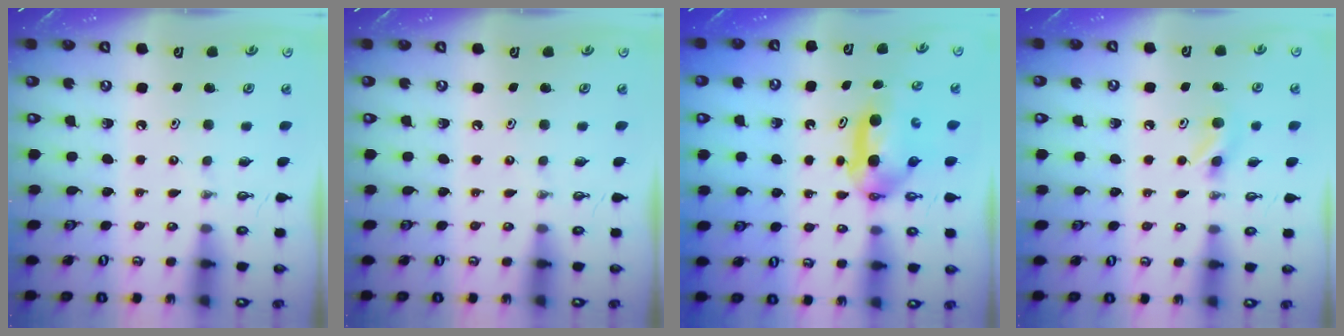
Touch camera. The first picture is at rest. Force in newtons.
{"total": 0.0}
{"total": 8.7, "press": 5.2, "slide": 6.9}
{"total": 6.8, "press": 6.6, "slide": 1.6}